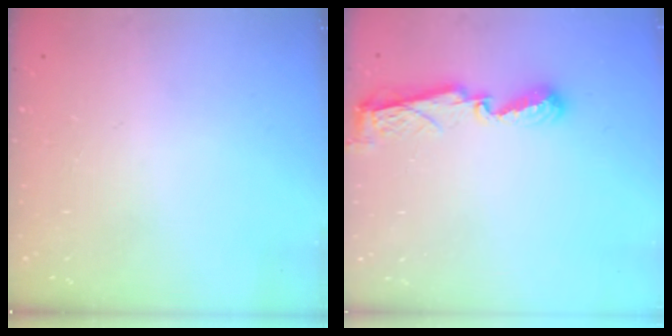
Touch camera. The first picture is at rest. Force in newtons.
{"total": 7.7, "press": 7.7, "slide": 0.8}